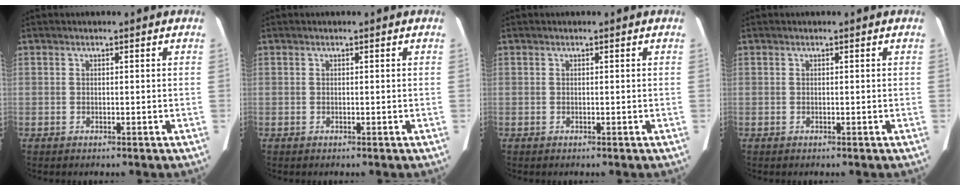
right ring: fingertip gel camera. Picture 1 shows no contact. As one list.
[{"total": 0.0}, {"total": 0.0}, {"total": 0.0}]